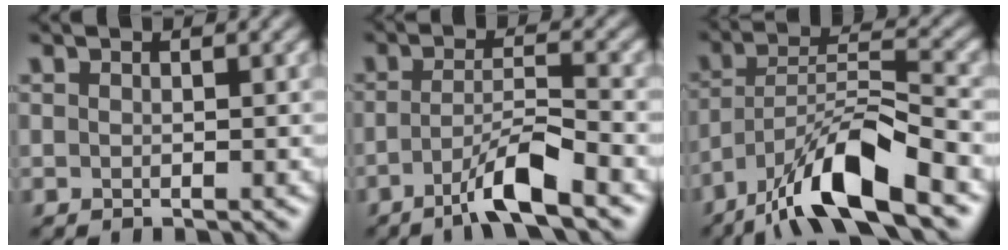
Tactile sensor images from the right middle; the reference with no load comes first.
{"total": 4.9, "force": [-2.9, 0.7, 4.0], "torque": [-0.073, 0.006, -0.060]}
{"total": 10.2, "force": [-6.8, 2.4, 7.2], "torque": [-0.128, 0.011, -0.130]}